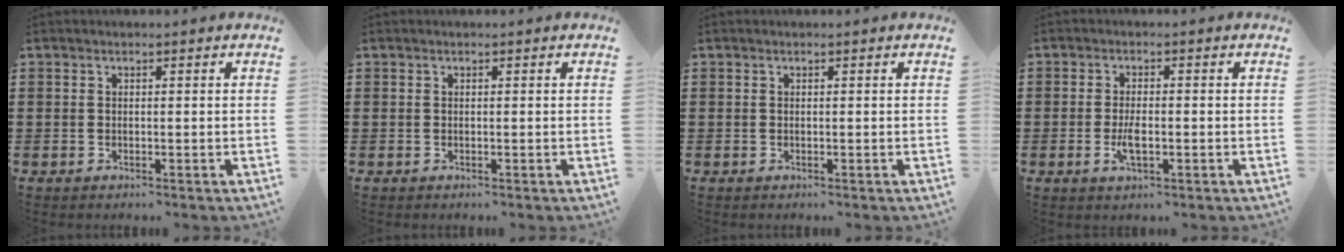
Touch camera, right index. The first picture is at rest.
{"total": 0.0}
{"total": 0.0}
{"total": 3.5, "force": [-0.9, 1.1, 3.2], "torque": [-0.063, -0.004, -0.015]}